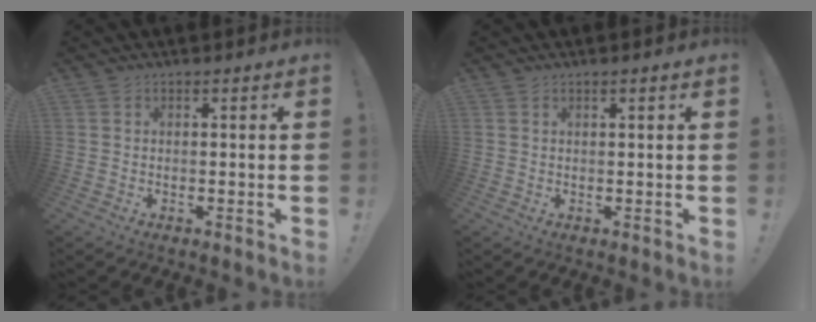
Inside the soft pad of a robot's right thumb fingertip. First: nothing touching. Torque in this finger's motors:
{"motor_torque": [-0.05, 0.01, 0.01, -0.02, -0.09]}